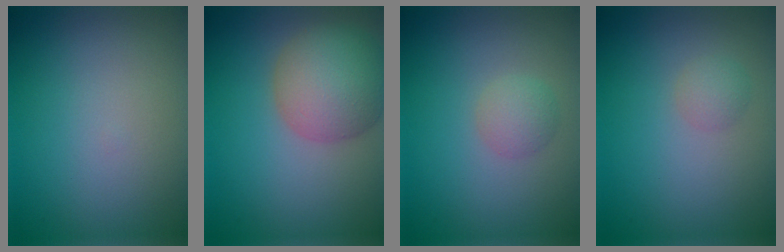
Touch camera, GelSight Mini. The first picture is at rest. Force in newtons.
{"total": 6.8, "press": 6.8, "slide": 0.2}
{"total": 1.8, "press": 1.8, "slide": 0.1}
{"total": 1.3, "press": 1.3, "slide": 0.0}